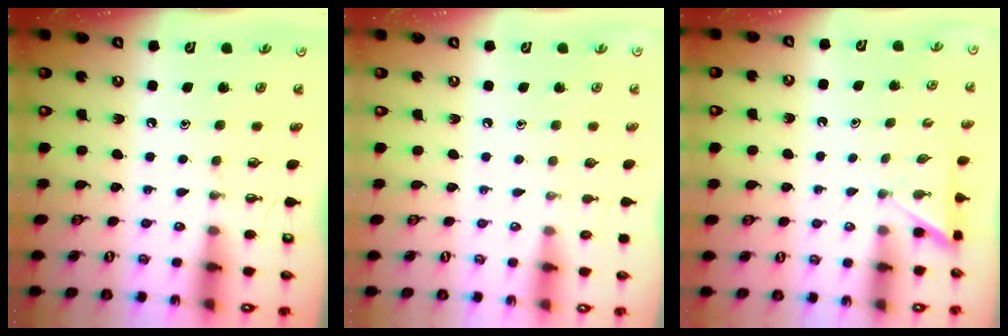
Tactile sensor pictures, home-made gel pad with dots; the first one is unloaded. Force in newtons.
{"total": 0.0}
{"total": 2.5, "press": 2.5, "slide": 0.2}